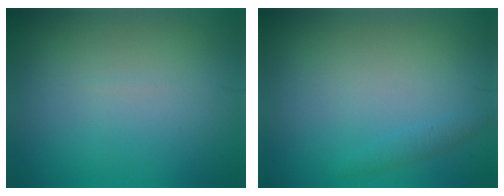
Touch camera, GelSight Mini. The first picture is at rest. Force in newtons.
{"total": 0.8, "press": 0.8, "slide": 0.2}